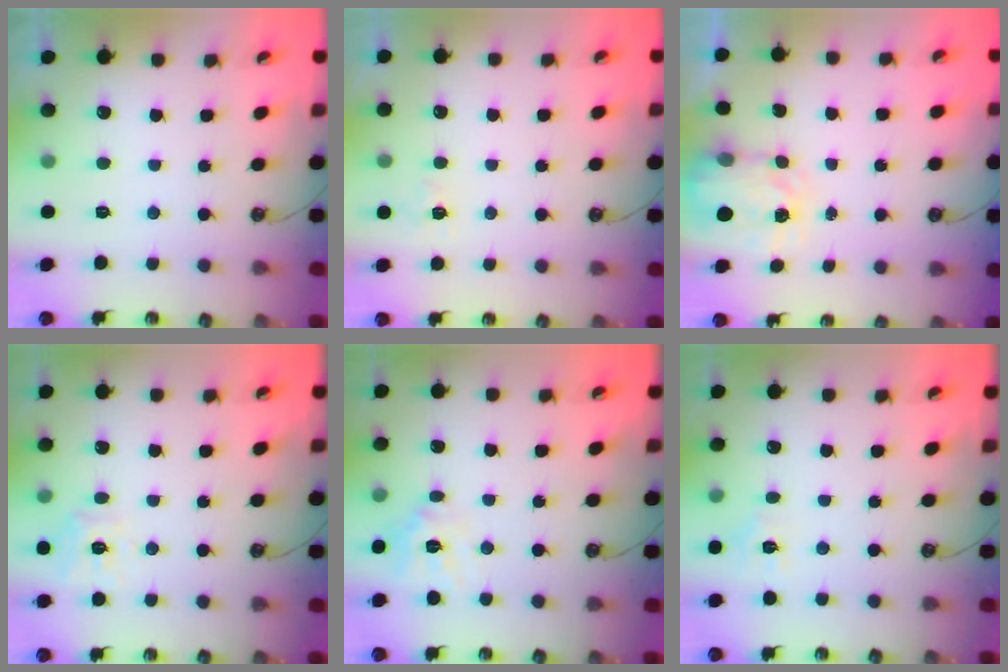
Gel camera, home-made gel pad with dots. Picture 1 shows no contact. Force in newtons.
{"total": 3.3, "press": 3.2, "slide": 0.5}
{"total": 3.9, "press": 3.8, "slide": 0.6}
{"total": 10.2, "press": 10.1, "slide": 1.2}
{"total": 10.7, "press": 10.7, "slide": 1.2}
{"total": 5.0, "press": 5.0, "slide": 0.6}